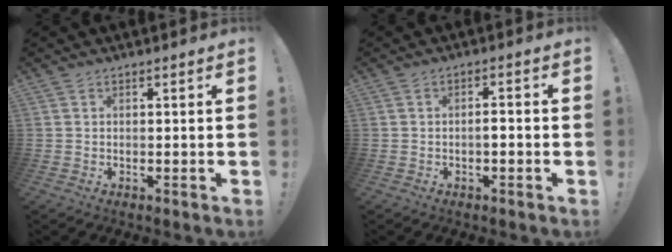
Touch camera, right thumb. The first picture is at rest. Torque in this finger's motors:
{"motor_torque": [0.09, -0.29, -0.10, 0.40, 0.07]}